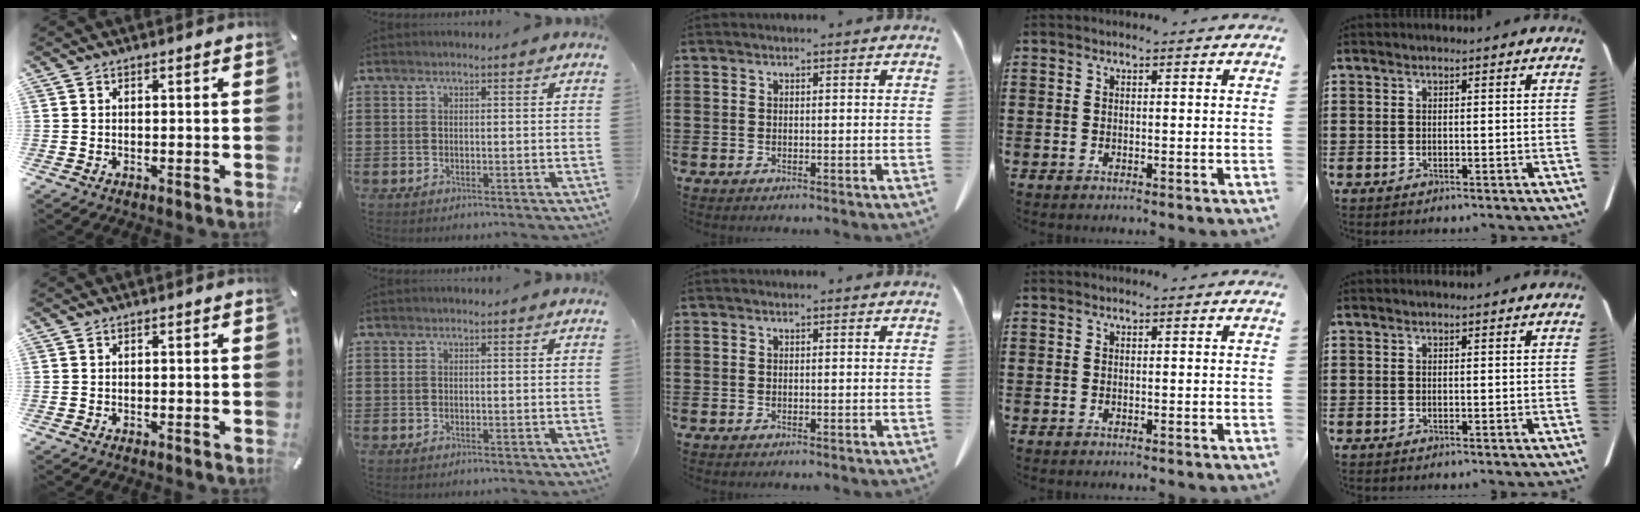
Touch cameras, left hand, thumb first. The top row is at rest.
{}